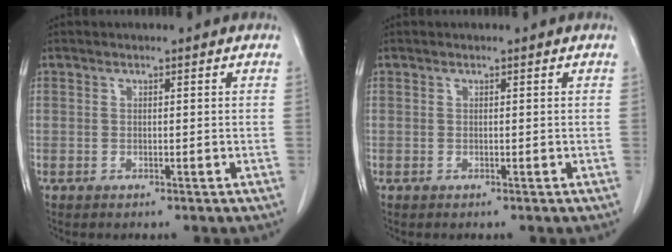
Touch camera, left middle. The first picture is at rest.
{"total": 0.0}